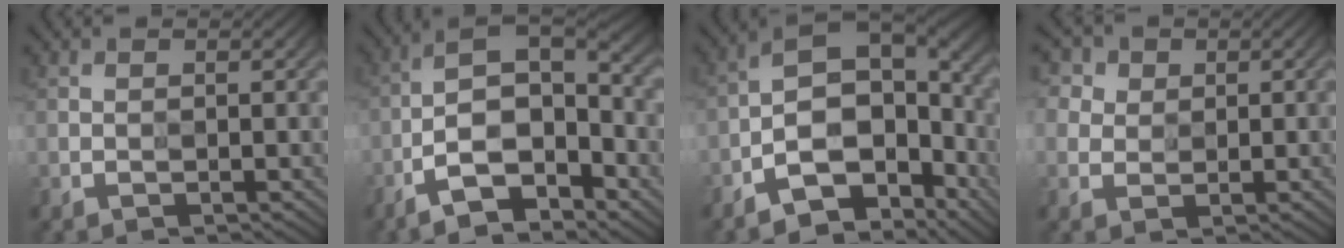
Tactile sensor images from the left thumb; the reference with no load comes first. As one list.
[{"total": 12.9, "force": [-6.7, 5.3, 9.7], "torque": [-0.181, -0.003, -0.119]}, {"total": 10.5, "force": [-5.2, 5.4, 7.4], "torque": [-0.106, -0.001, -0.091]}, {"total": 5.0, "force": [3.0, 3.8, 1.1], "torque": [-0.064, 0.017, 0.056]}]